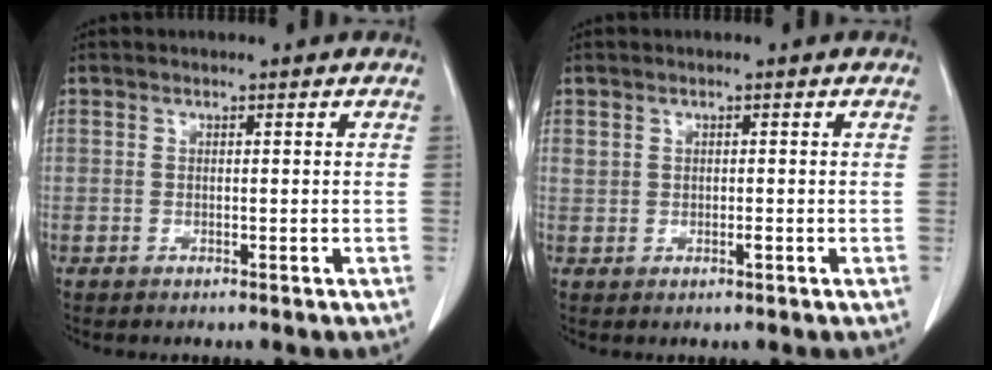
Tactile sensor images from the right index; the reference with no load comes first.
{"total": 1.1, "force": [0.2, 0.7, 0.7], "torque": [-0.018, 0.007, 0.007]}